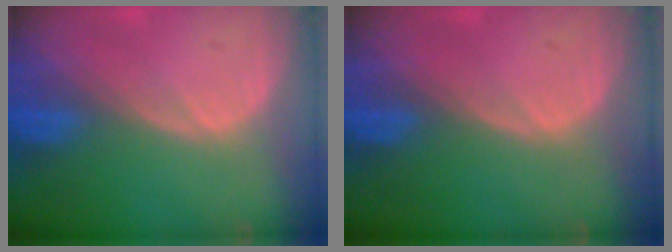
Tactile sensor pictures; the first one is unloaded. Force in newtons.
{"total": 0.0}